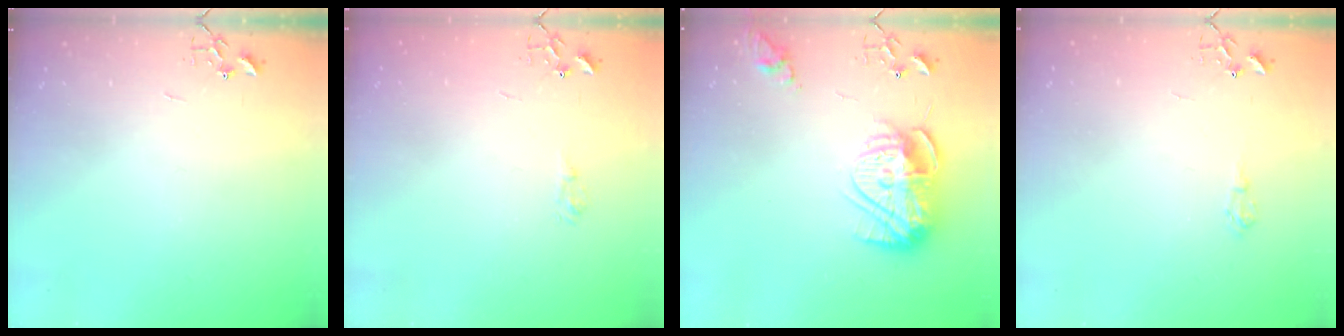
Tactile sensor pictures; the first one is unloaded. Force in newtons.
{"total": 6.1, "press": 6.1, "slide": 0.7}
{"total": 15.5, "press": 15.4, "slide": 1.4}
{"total": 5.5, "press": 5.5, "slide": 0.7}